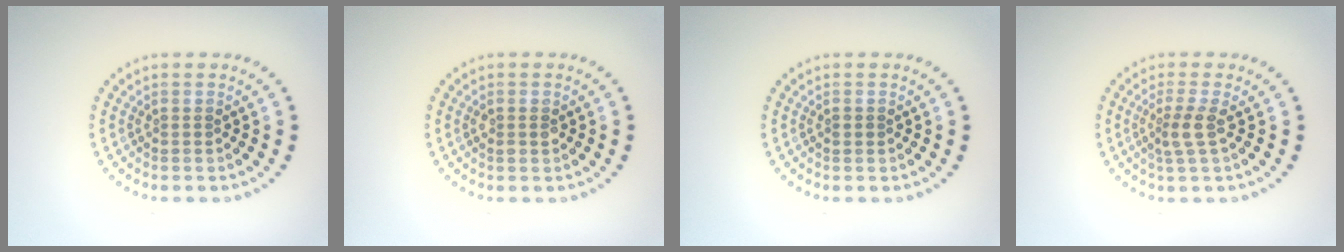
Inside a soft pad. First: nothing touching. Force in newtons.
{"total": 1.1, "press": 1.1, "slide": 0.4}
{"total": 0.8, "press": 0.8, "slide": 0.2}
{"total": 2.1, "press": 1.6, "slide": 1.3}